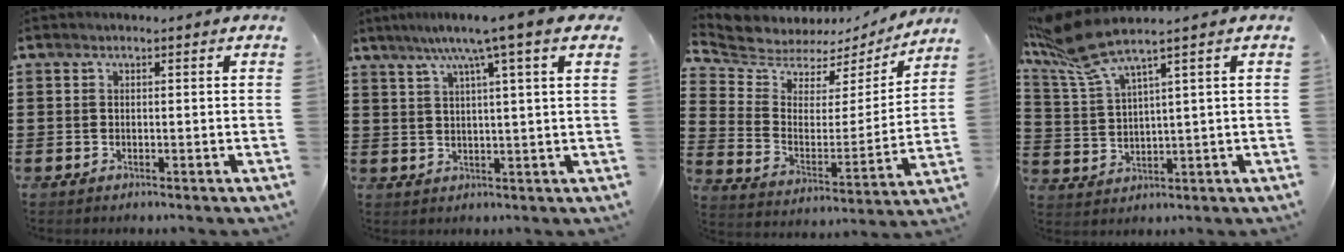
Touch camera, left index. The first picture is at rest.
{"total": 7.2, "force": [4.2, -0.2, 5.8], "torque": [-0.125, 0.000, 0.066]}
{"total": 5.4, "force": [5.0, 2.0, -0.1], "torque": [-0.039, -0.040, 0.083]}
{"total": 6.7, "force": [4.8, 0.7, 4.7], "torque": [-0.126, -0.027, 0.079]}